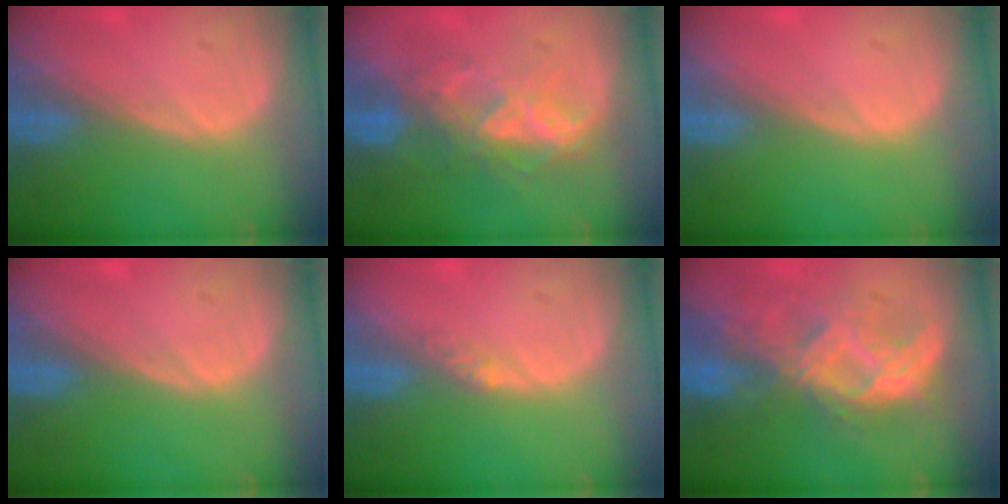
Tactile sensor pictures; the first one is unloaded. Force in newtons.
{"total": 6.9, "press": 6.7, "slide": 1.7}
{"total": 0.0}
{"total": 0.0}
{"total": 1.6, "press": 1.3, "slide": 0.9}
{"total": 8.2, "press": 8.1, "slide": 1.3}